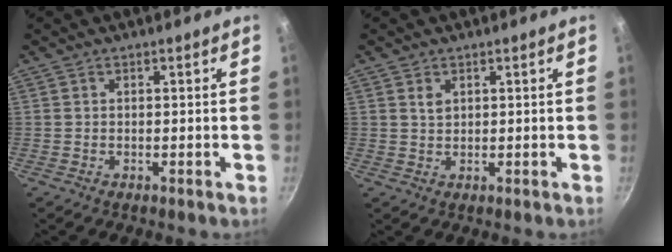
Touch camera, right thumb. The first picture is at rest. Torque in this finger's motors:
{"motor_torque": [-0.47, 0.39, -0.09, 0.25, 0.11]}